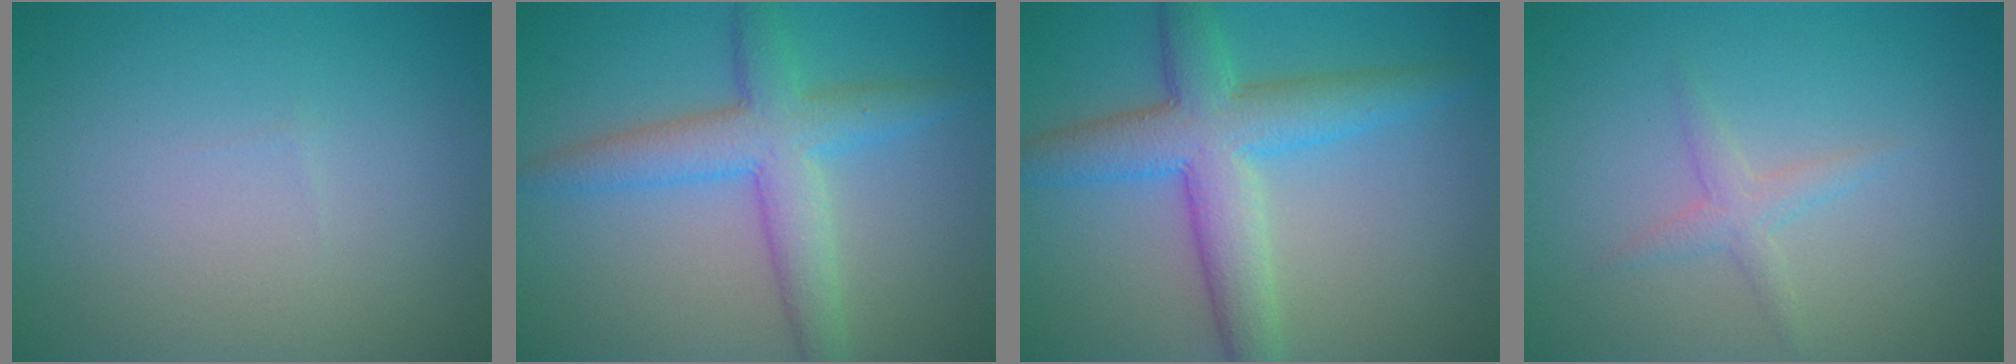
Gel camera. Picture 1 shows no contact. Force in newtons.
{"total": 5.3, "press": 5.3, "slide": 0.2}
{"total": 6.6, "press": 6.6, "slide": 0.1}
{"total": 1.6, "press": 1.6, "slide": 0.0}